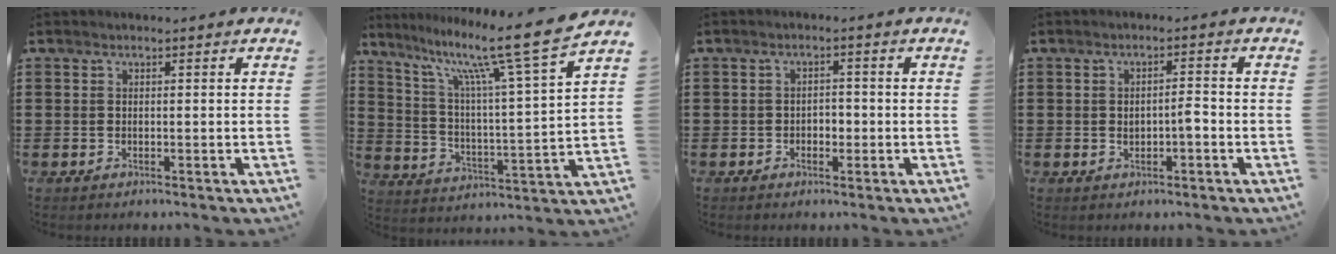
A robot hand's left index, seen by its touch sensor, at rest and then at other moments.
{"total": 12.6, "force": [9.7, -0.3, 7.9], "torque": [-0.162, -0.070, 0.149]}
{"total": 1.8, "force": [-0.8, 1.3, 1.0], "torque": [-0.023, 0.005, -0.021]}
{"total": 2.6, "force": [-0.6, 0.9, 2.4], "torque": [-0.045, 0.004, -0.013]}